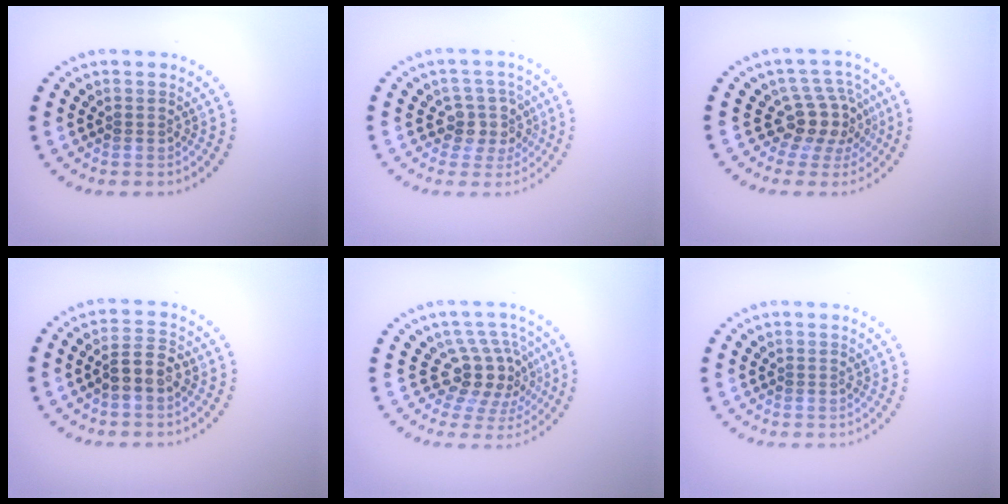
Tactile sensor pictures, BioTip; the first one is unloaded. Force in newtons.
{"total": 3.1, "press": 2.5, "slide": 1.9}
{"total": 4.0, "press": 2.9, "slide": 2.6}
{"total": 2.7, "press": 2.6, "slide": 0.8}
{"total": 4.3, "press": 3.3, "slide": 2.8}
{"total": 0.0}